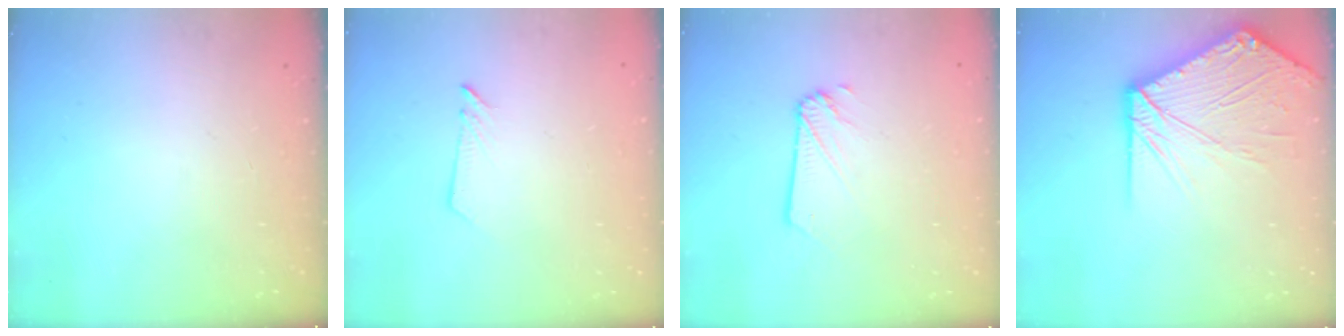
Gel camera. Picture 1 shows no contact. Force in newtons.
{"total": 2.9, "press": 2.9, "slide": 0.3}
{"total": 2.3, "press": 2.3, "slide": 0.1}
{"total": 17.2, "press": 16.9, "slide": 2.8}